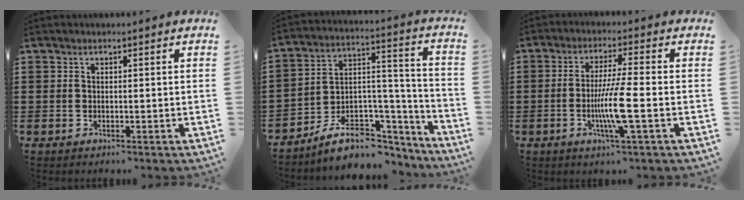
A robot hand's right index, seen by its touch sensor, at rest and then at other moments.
{"total": 9.8, "force": [-7.4, 5.1, 3.8], "torque": [-0.065, 0.027, -0.129]}
{"total": 7.7, "force": [-1.9, 0.1, 7.4], "torque": [-0.145, -0.019, -0.039]}